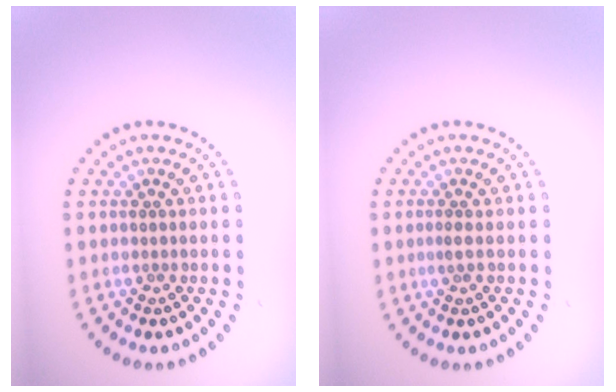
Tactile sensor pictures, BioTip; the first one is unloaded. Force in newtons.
{"total": 0.8, "press": 0.5, "slide": 0.6}